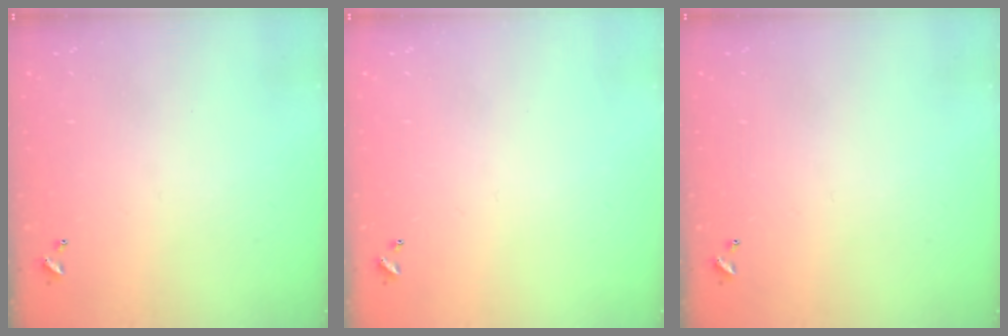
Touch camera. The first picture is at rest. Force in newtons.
{"total": 0.0}
{"total": 0.0}